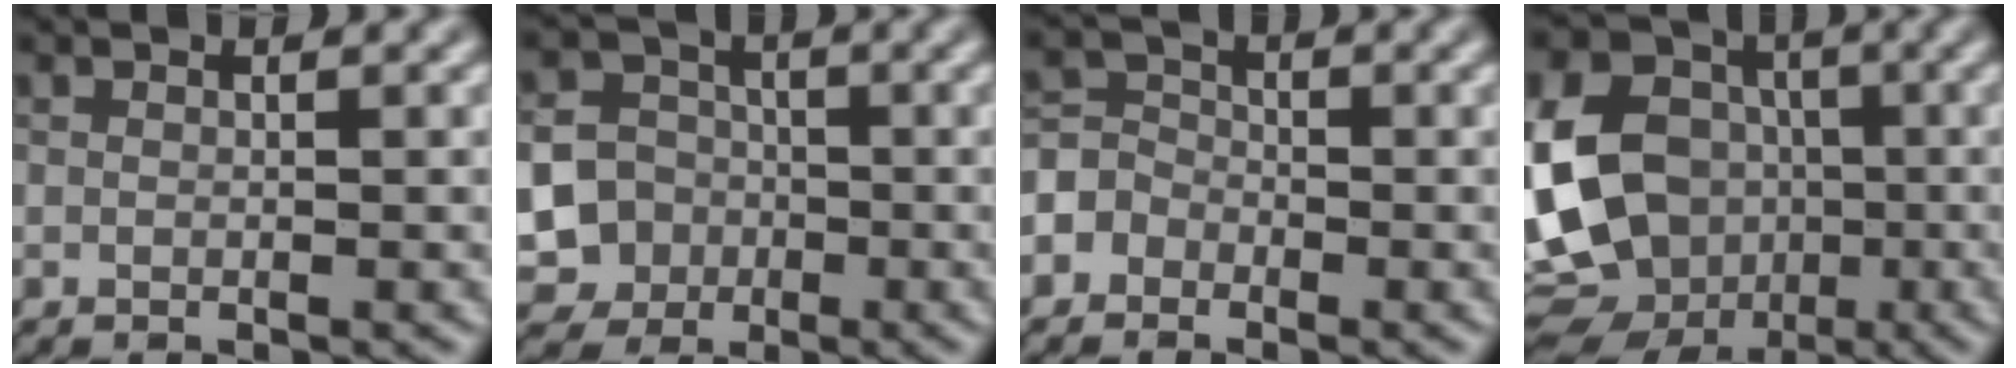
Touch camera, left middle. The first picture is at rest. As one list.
[{"total": 12.3, "force": [-3.6, 11.4, 3.0], "torque": [-0.092, -0.020, -0.090]}, {"total": 2.9, "force": [-1.6, 2.4, 0.5], "torque": [0.007, 0.008, -0.042]}, {"total": 15.1, "force": [-3.4, 12.6, 7.7], "torque": [-0.168, -0.015, -0.072]}]